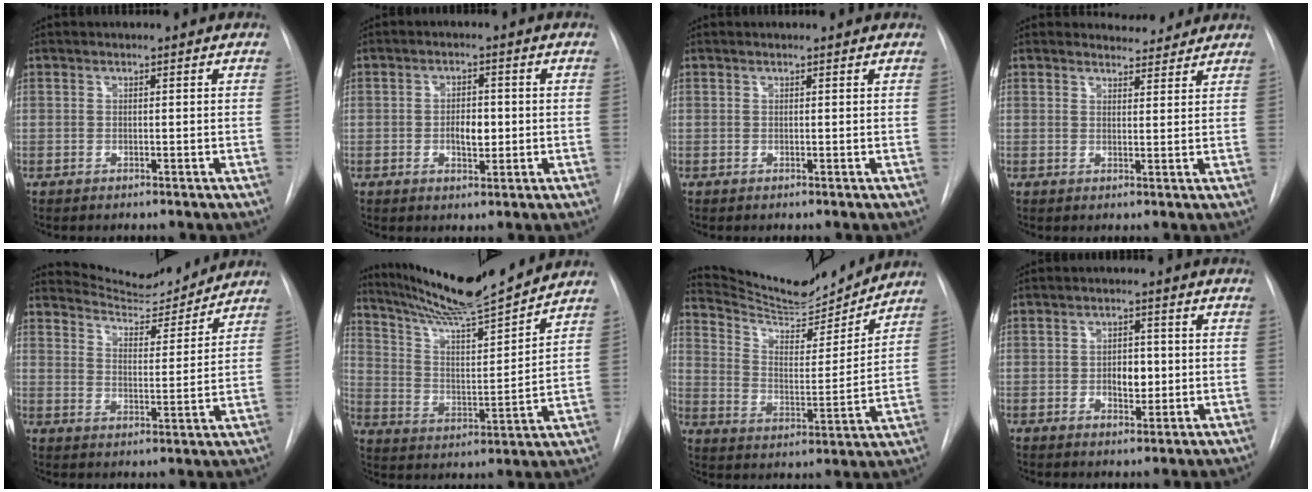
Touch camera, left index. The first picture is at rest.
{"total": 3.8, "force": [-1.5, 1.7, 3.0], "torque": [-0.046, -0.003, -0.018]}
{"total": 0.0}
{"total": 2.9, "force": [2.7, 0.9, -0.3], "torque": [0.004, -0.005, 0.032]}
{"total": 8.9, "force": [8.8, 0.8, 0.3], "torque": [-0.006, -0.014, 0.135]}
{"total": 16.1, "force": [14.6, -0.1, 6.7], "torque": [-0.117, -0.011, 0.244]}
{"total": 14.4, "force": [14.0, 1.5, 3.1], "torque": [-0.060, -0.019, 0.225]}
{"total": 3.9, "force": [-1.5, 2.1, 2.9], "torque": [-0.039, -0.002, -0.016]}